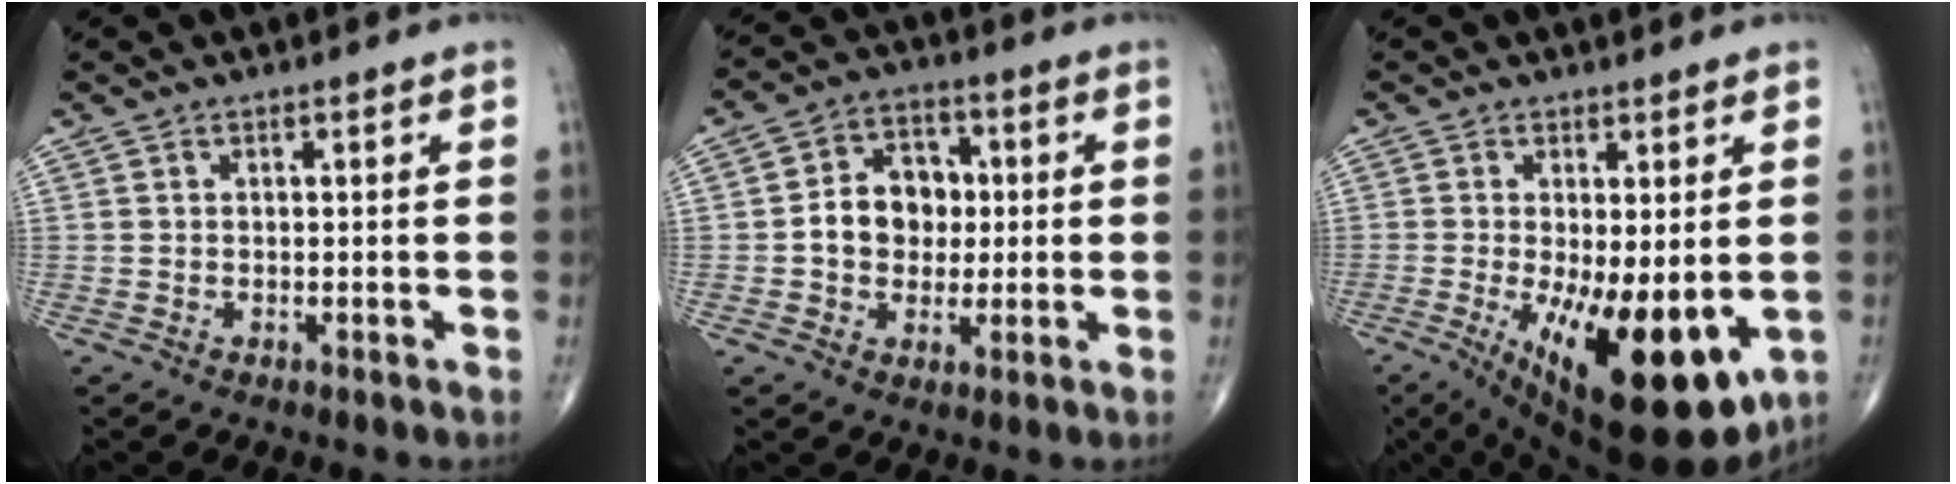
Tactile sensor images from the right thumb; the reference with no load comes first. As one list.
[{"total": 9.7, "force": [0.1, 7.8, 5.8], "torque": [-0.055, 0.019, -0.005]}, {"total": 17.9, "force": [-4.7, 6.7, 15.9], "torque": [-0.219, -0.033, -0.048]}]